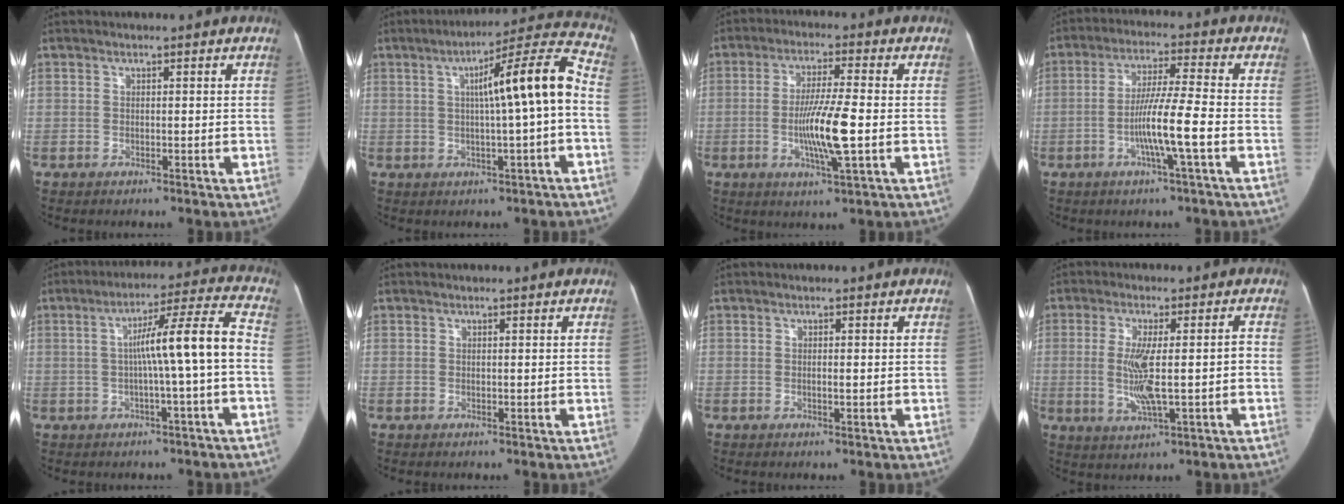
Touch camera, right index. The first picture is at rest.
{"total": 12.5, "force": [0.2, 0.3, 12.5], "torque": [-0.179, 0.035, 0.001]}
{"total": 9.7, "force": [-1.8, 0.5, 9.5], "torque": [-0.178, -0.007, -0.035]}
{"total": 9.0, "force": [-2.9, -0.5, 8.5], "torque": [-0.161, 0.001, -0.055]}
{"total": 10.4, "force": [-1.3, -0.7, 10.3], "torque": [-0.158, 0.030, -0.019]}
{"total": 0.0}
{"total": 1.1, "force": [-0.2, 0.4, 1.0], "torque": [-0.018, 0.001, -0.003]}
{"total": 8.4, "force": [-1.4, 1.9, 8.1], "torque": [-0.159, 0.006, -0.017]}